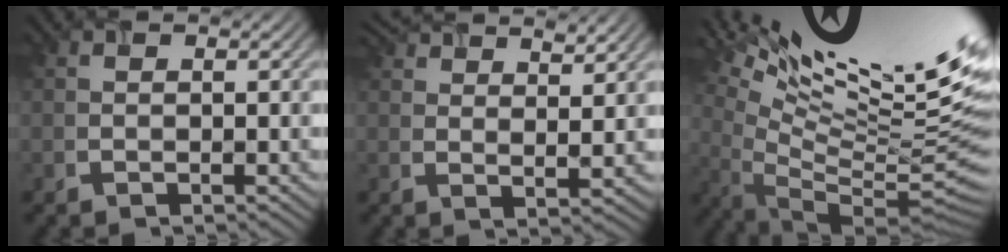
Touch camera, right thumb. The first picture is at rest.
{"total": 7.2, "force": [5.9, 1.5, 3.8], "torque": [-0.074, 0.003, 0.099]}
{"total": 17.8, "force": [9.1, 3.5, 14.9], "torque": [-0.225, 0.005, 0.148]}